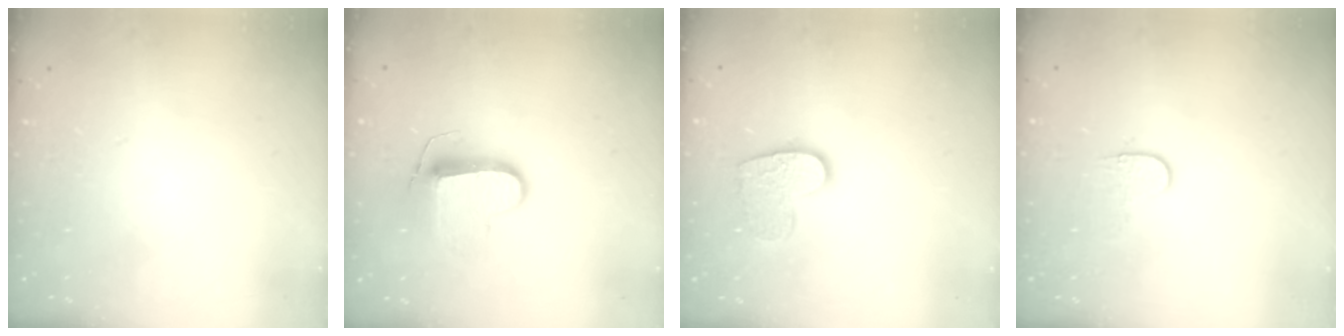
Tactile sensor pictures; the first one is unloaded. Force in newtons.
{"total": 9.2, "press": 9.2, "slide": 0.3}
{"total": 11.3, "press": 11.2, "slide": 0.7}
{"total": 3.7, "press": 3.6, "slide": 0.4}